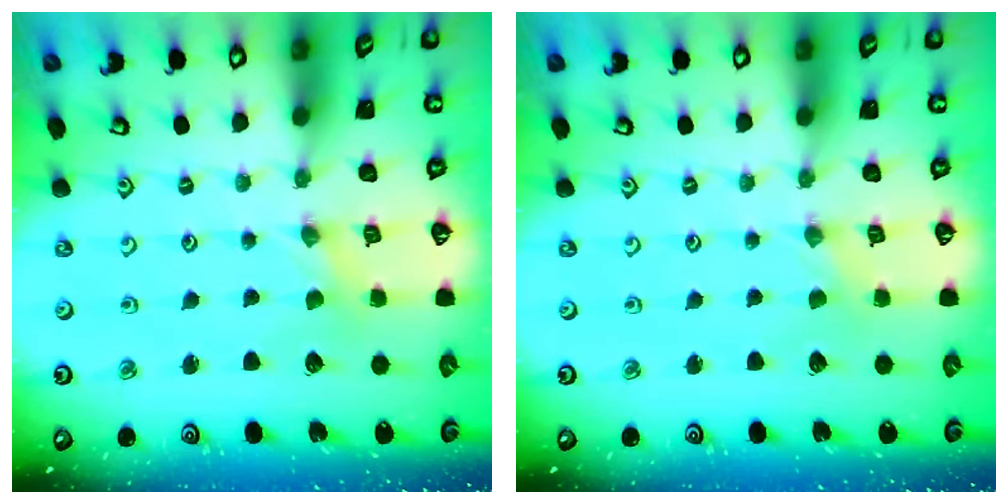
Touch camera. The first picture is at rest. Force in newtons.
{"total": 0.0}